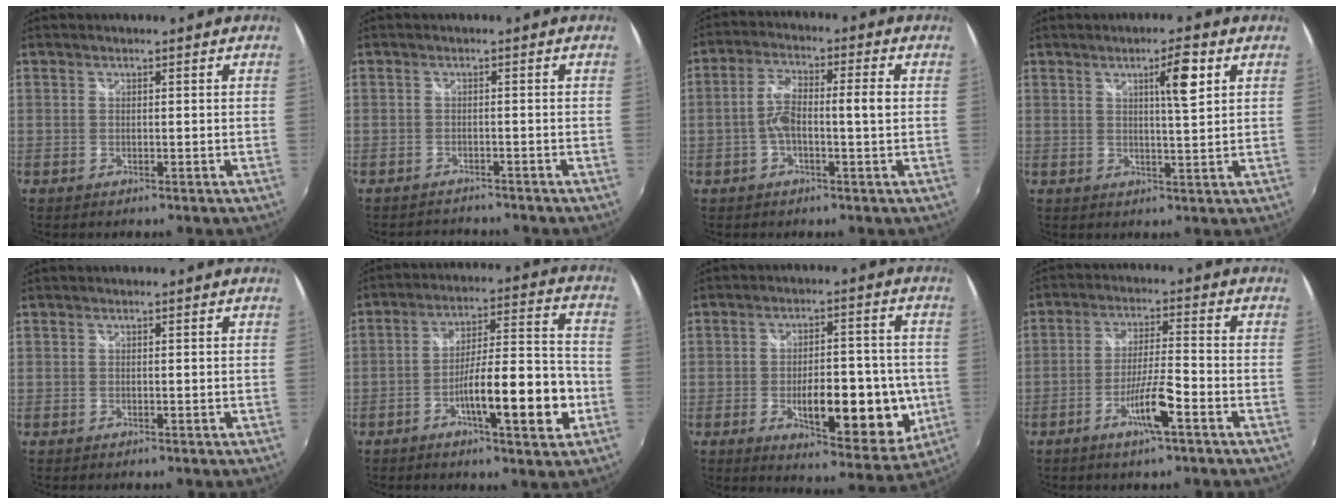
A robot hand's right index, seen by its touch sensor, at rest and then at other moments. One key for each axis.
{"total": 3.6, "fx": -3.5, "fy": 0.8, "fz": 0.4, "tx": -0.020, "ty": -0.004, "tz": -0.056}
{"total": 7.1, "fx": -0.6, "fy": 1.4, "fz": 6.9, "tx": -0.135, "ty": 0.011, "tz": -0.012}
{"total": 5.3, "fx": 2.3, "fy": 0.5, "fz": 4.8, "tx": -0.074, "ty": 0.003, "tz": 0.034}
{"total": 0.0}
{"total": 14.7, "fx": -5.1, "fy": 2.6, "fz": 13.6, "tx": -0.215, "ty": 0.006, "tz": -0.077}
{"total": 16.9, "fx": -3.6, "fy": 7.1, "fz": 14.9, "tx": -0.230, "ty": -0.014, "tz": -0.042}
{"total": 8.0, "fx": -4.1, "fy": 0.3, "fz": 6.8, "tx": -0.131, "ty": -0.005, "tz": -0.075}